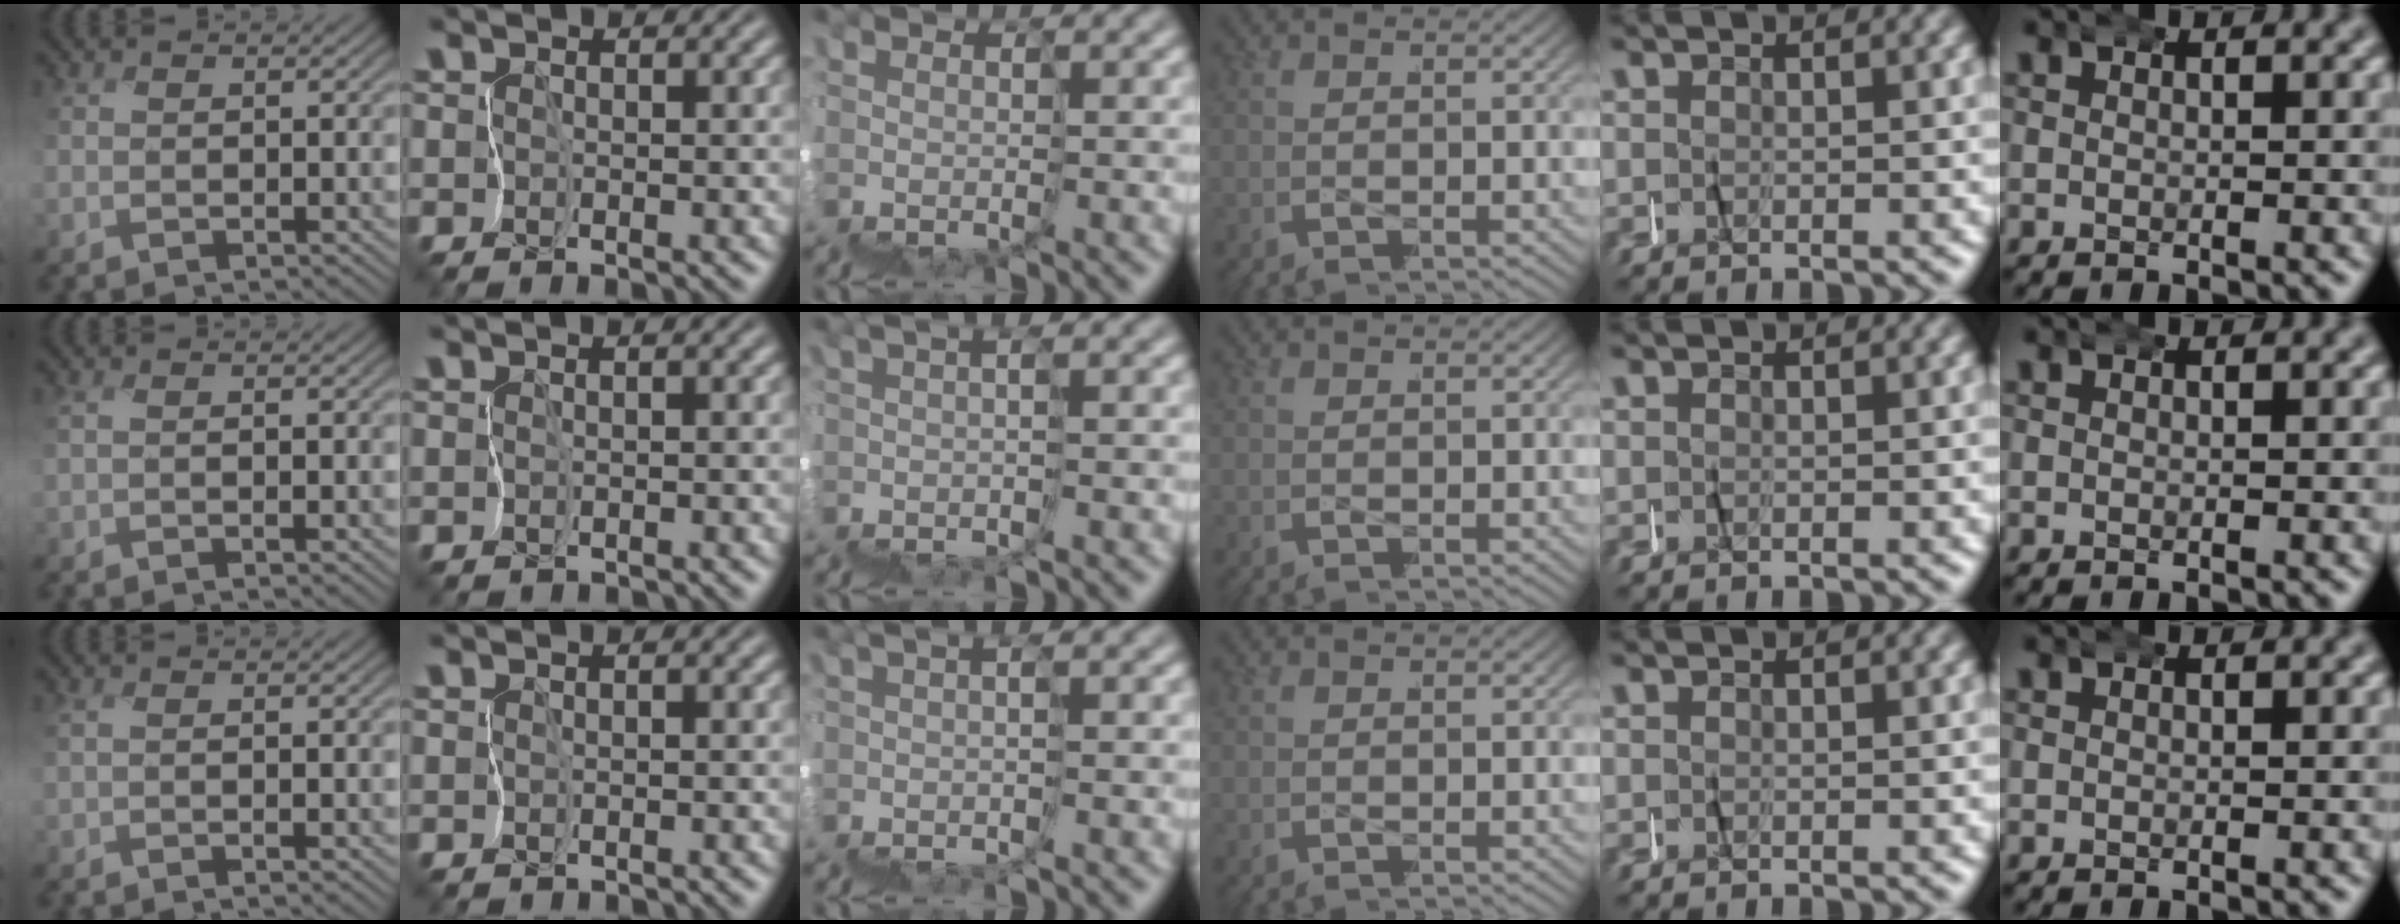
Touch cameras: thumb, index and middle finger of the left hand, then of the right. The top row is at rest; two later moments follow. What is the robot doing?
{"motion": "wrap", "object": "felt sheet"}